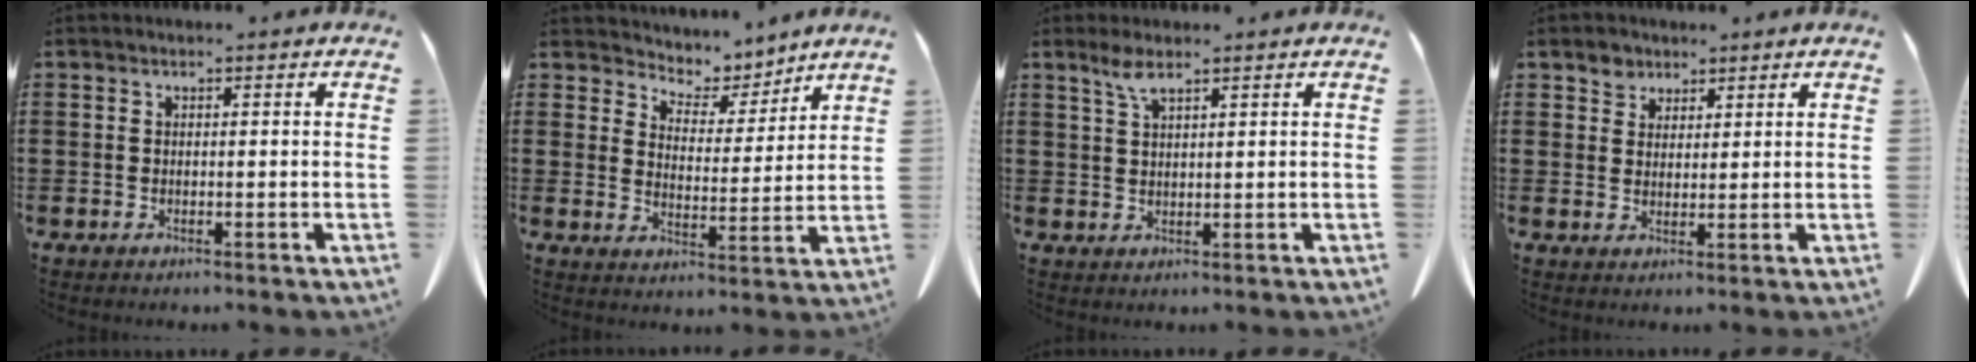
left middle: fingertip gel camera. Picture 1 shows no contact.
{"total": 4.6, "force": [4.4, 1.5, 0.1], "torque": [-0.029, -0.031, 0.072]}
{"total": 2.9, "force": [2.0, 0.6, 2.1], "torque": [-0.046, 0.003, 0.035]}
{"total": 2.9, "force": [2.2, 1.9, 0.3], "torque": [-0.008, 0.003, 0.040]}